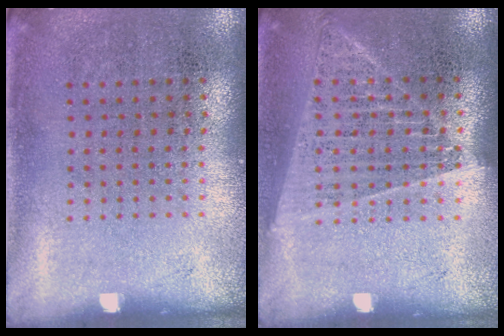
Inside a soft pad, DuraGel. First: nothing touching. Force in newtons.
{"total": 1.4, "press": 1.3, "slide": 0.4}